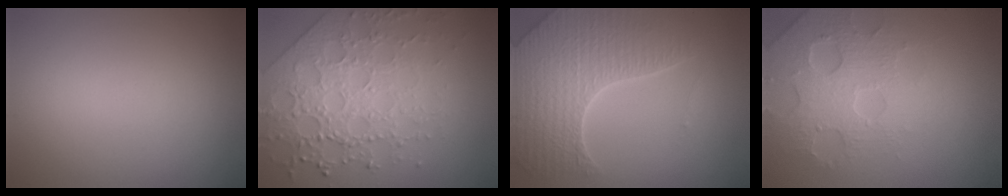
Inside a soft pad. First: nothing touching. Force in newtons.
{"total": 6.6, "press": 5.4, "slide": 3.9}
{"total": 7.0, "press": 5.2, "slide": 4.7}
{"total": 4.3, "press": 4.0, "slide": 1.6}